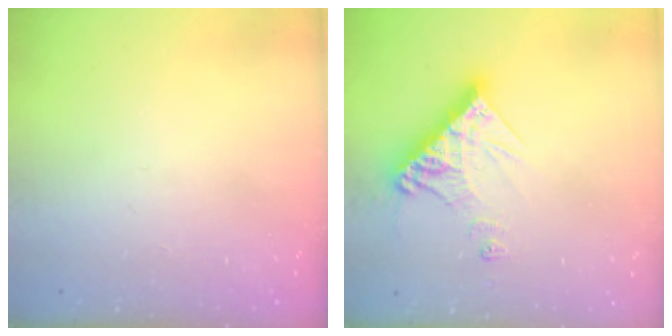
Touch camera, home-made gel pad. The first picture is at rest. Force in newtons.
{"total": 13.2, "press": 13.1, "slide": 1.5}